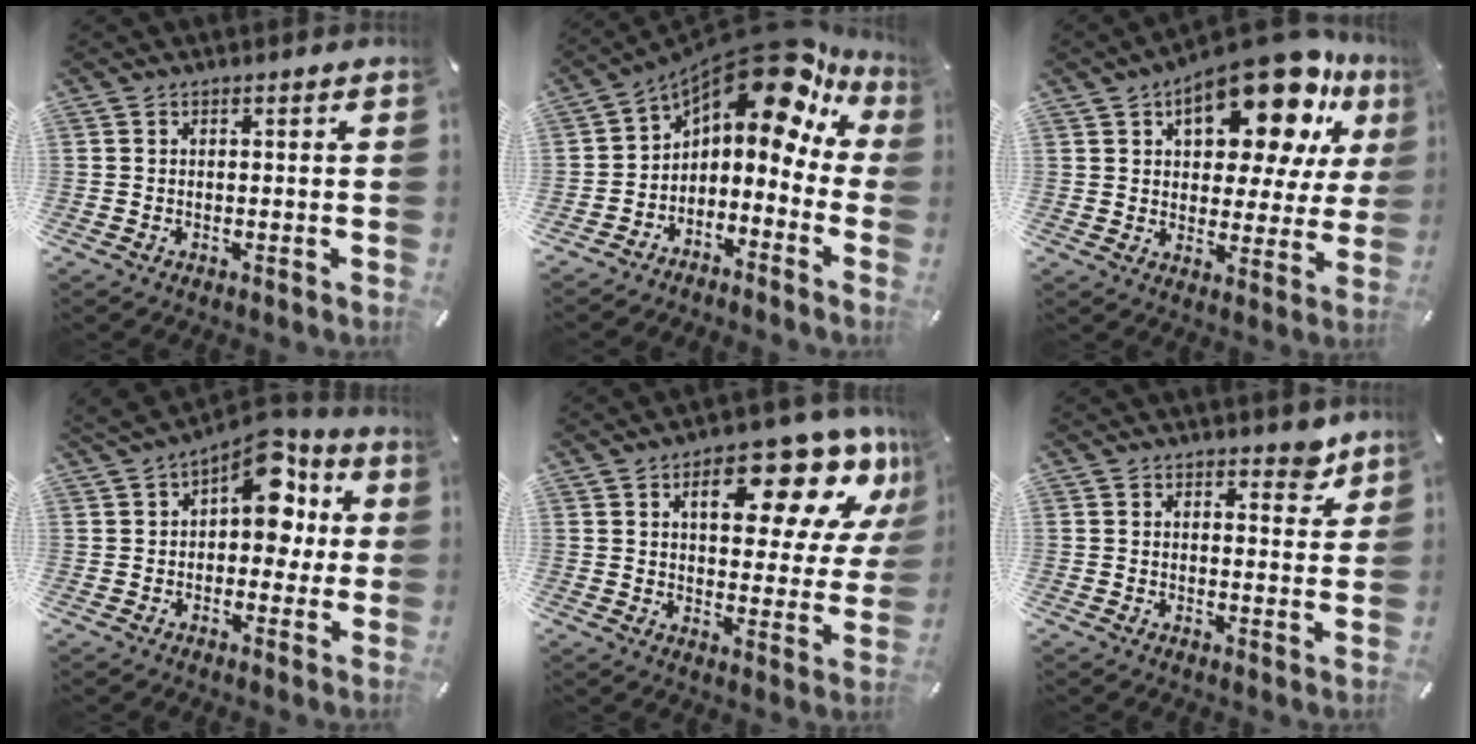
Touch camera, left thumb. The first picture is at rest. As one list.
[{"total": 16.0, "force": [10.4, 6.4, 10.4], "torque": [-0.151, -0.078, 0.170]}, {"total": 20.2, "force": [12.0, 9.0, 13.5], "torque": [-0.186, -0.074, 0.194]}, {"total": 13.8, "force": [4.8, 8.8, 9.4], "torque": [-0.115, -0.029, 0.084]}, {"total": 18.2, "force": [10.3, 8.4, 12.5], "torque": [-0.155, -0.057, 0.161]}, {"total": 4.6, "force": [3.6, 2.4, 1.6], "torque": [-0.001, -0.023, 0.057]}]